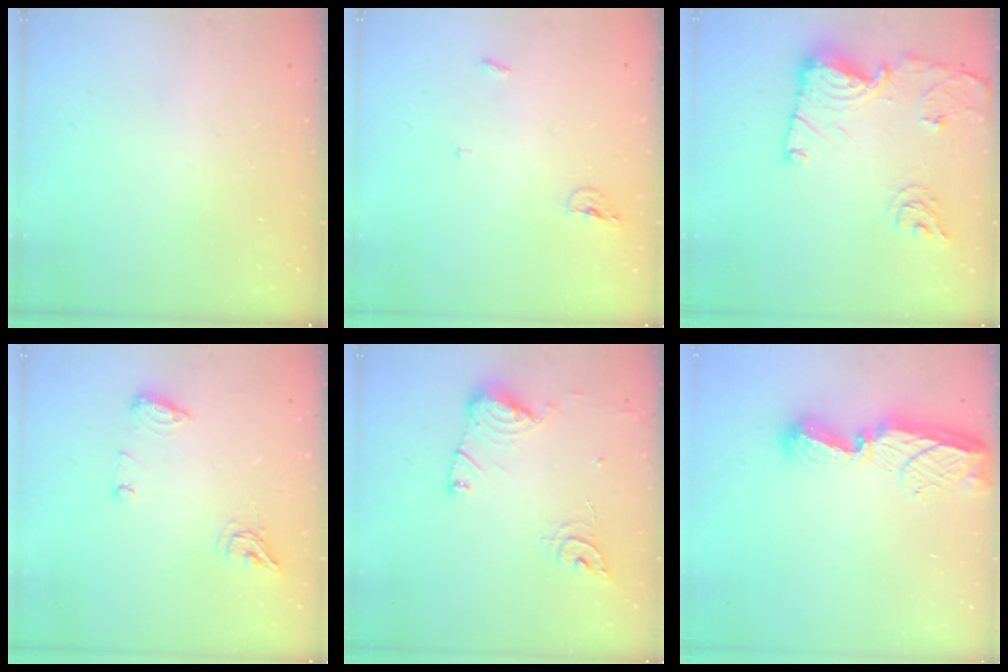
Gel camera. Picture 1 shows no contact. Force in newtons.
{"total": 3.9, "press": 3.8, "slide": 0.8}
{"total": 16.5, "press": 16.5, "slide": 1.7}
{"total": 8.8, "press": 8.8, "slide": 0.5}
{"total": 13.7, "press": 13.6, "slide": 1.5}
{"total": 13.5, "press": 13.5, "slide": 0.9}